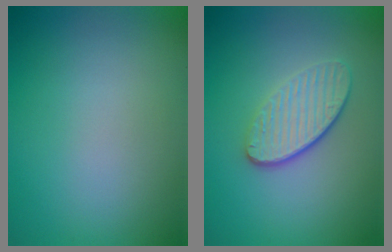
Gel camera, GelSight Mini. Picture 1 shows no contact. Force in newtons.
{"total": 3.6, "press": 2.9, "slide": 2.2}